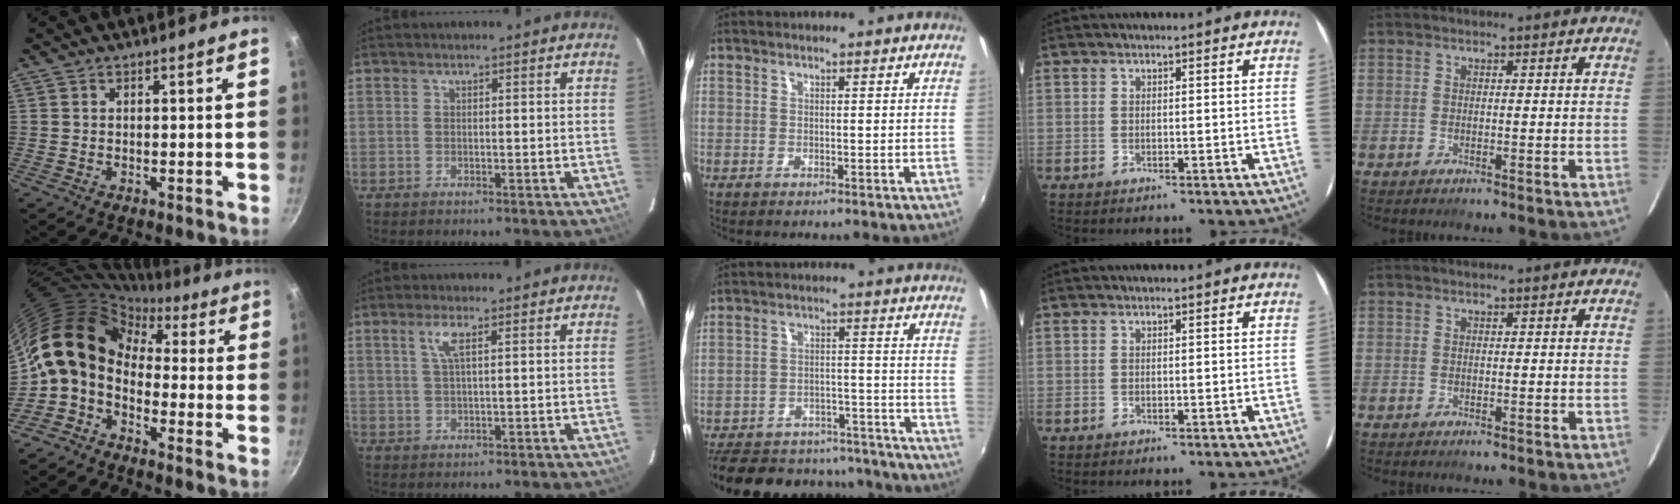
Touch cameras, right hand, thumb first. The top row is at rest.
{"thumb": {"total": 13.3, "force": [-0.3, 9.5, 9.3], "torque": [-0.155, 0.040, -0.028]}, "index": {"total": 3.0, "force": [1.3, 0.3, 2.7], "torque": [-0.056, 0.003, 0.026]}, "middle": {"total": 25.8, "force": [-21.9, 10.1, 9.2], "torque": [-0.203, 0.031, -0.277]}}